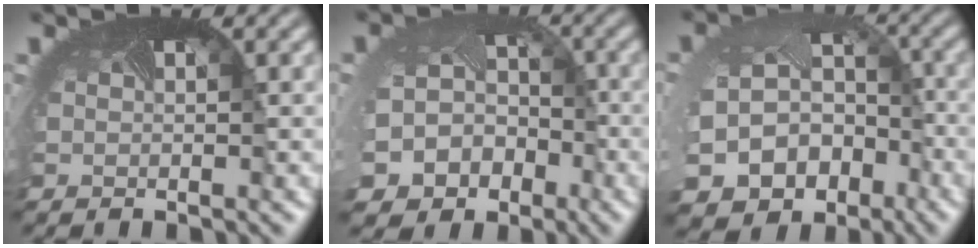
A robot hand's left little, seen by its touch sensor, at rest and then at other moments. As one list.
[{"total": 7.9, "force": [-4.3, 6.4, 1.6], "torque": [-0.040, -0.037, -0.060]}, {"total": 12.6, "force": [-5.7, 10.0, 5.1], "torque": [-0.118, -0.060, -0.070]}]